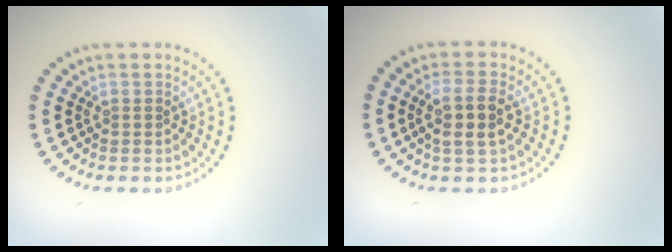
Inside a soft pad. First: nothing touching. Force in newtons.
{"total": 3.0, "press": 2.7, "slide": 1.2}